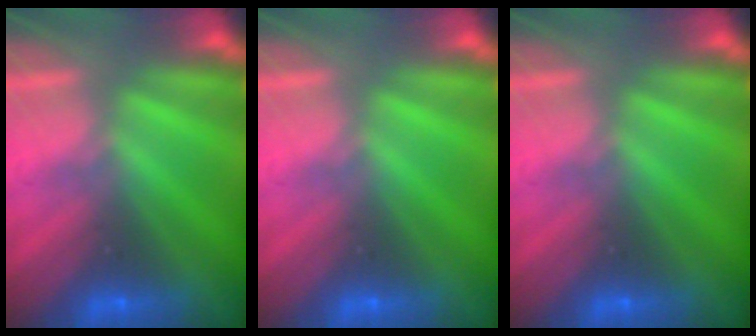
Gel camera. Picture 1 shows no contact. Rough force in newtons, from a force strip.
{"total": 0.0}
{"total": 0.0}